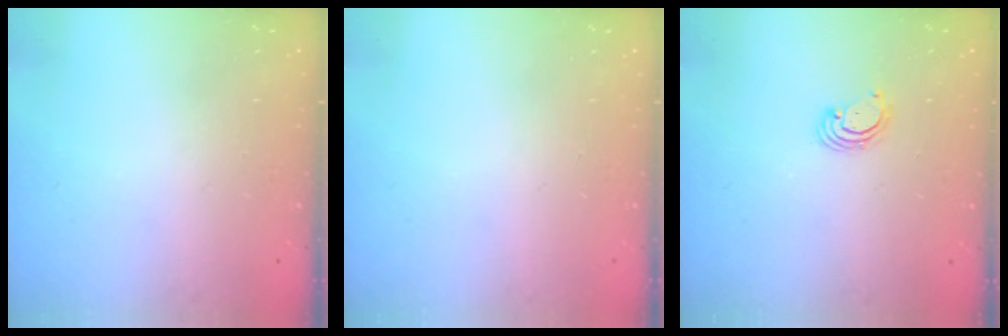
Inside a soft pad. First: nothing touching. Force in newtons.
{"total": 0.0}
{"total": 2.8, "press": 2.8, "slide": 0.3}